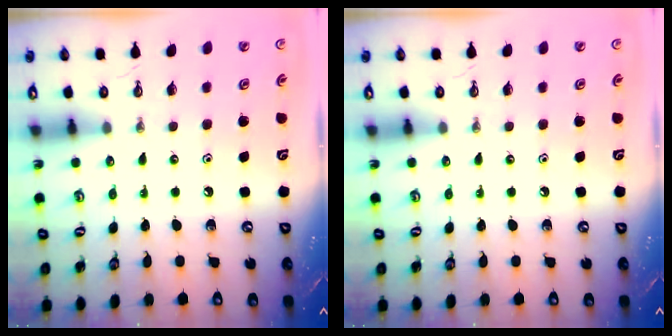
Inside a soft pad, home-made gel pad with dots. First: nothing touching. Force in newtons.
{"total": 0.0}